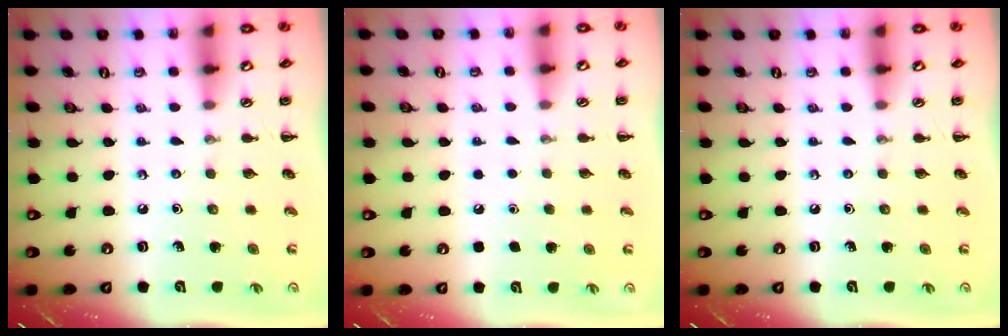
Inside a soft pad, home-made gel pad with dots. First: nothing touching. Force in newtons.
{"total": 1.8, "press": 1.8, "slide": 0.1}
{"total": 0.0}